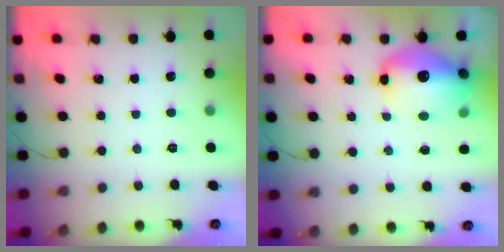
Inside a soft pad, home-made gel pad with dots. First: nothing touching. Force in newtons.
{"total": 13.8, "press": 13.4, "slide": 3.1}